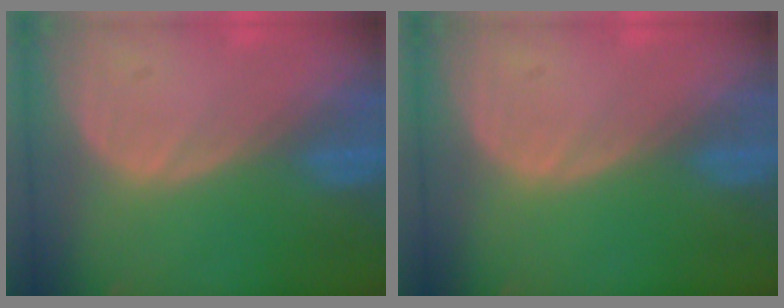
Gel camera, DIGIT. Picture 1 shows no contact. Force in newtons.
{"total": 0.0}